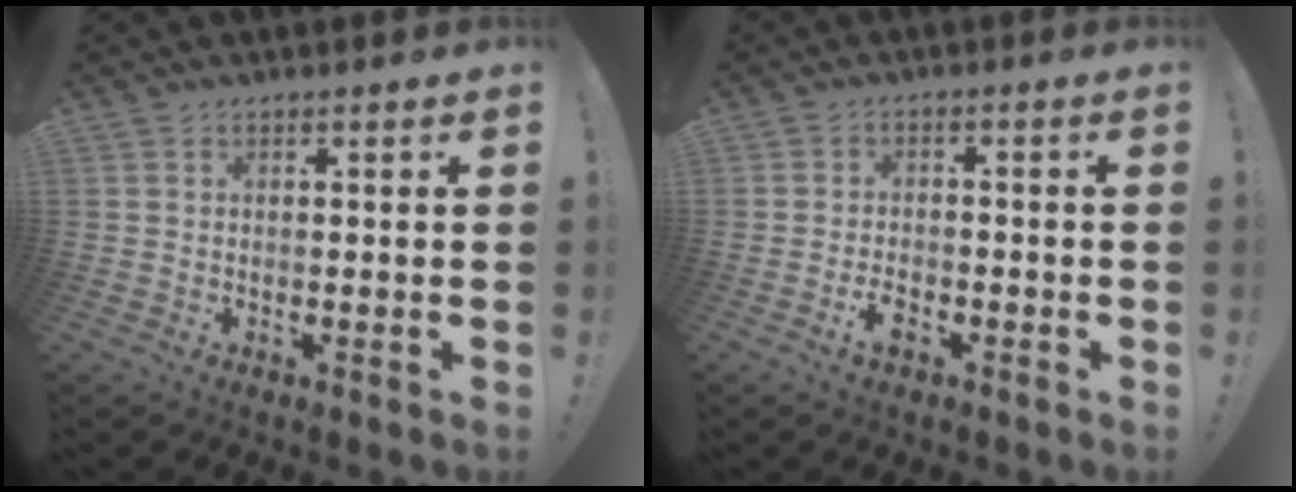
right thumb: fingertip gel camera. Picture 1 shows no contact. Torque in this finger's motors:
{"motor_torque": [0.06, 0.13, 0.36, -0.22, 0.16]}